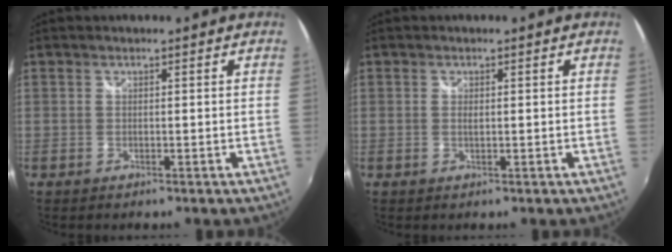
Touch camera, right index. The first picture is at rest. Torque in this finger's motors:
{"motor_torque": [0.34, 0.30, -0.01, 0.00]}